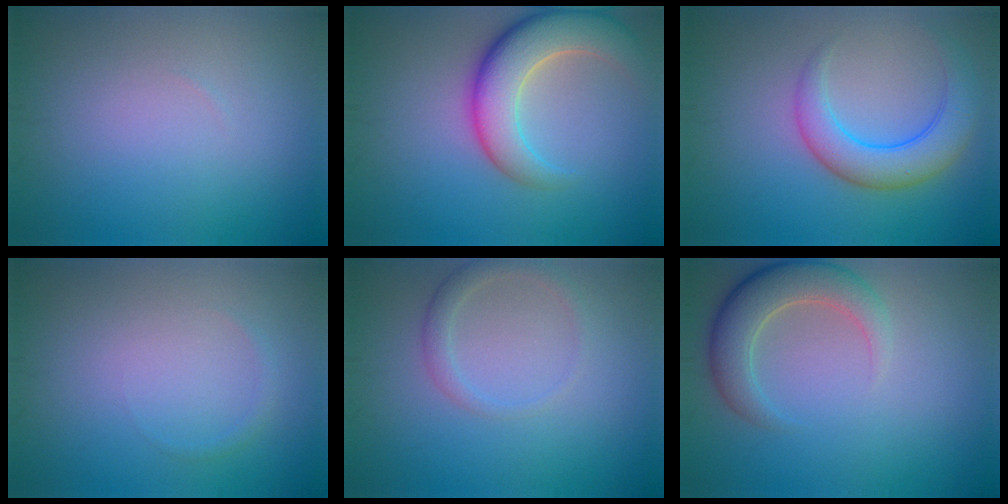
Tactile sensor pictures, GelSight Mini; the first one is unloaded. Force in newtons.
{"total": 7.0, "press": 7.0, "slide": 0.5}
{"total": 4.9, "press": 4.9, "slide": 0.3}
{"total": 0.7, "press": 0.7, "slide": 0.1}
{"total": 1.7, "press": 1.7, "slide": 0.1}
{"total": 4.7, "press": 4.7, "slide": 0.4}